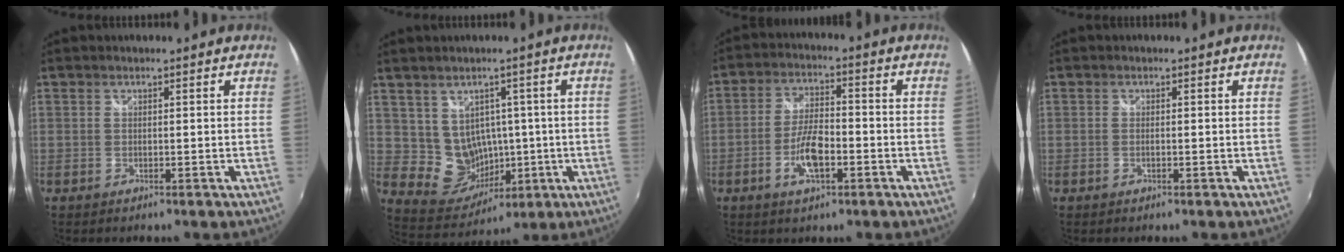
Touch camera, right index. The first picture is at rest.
{"total": 9.2, "force": [0.7, 8.6, 3.2], "torque": [-0.072, 0.001, 0.039]}
{"total": 7.7, "force": [-3.0, 2.9, 6.5], "torque": [-0.133, 0.001, -0.053]}
{"total": 0.6, "force": [-0.1, 0.1, 0.5], "torque": [-0.013, 0.000, -0.004]}